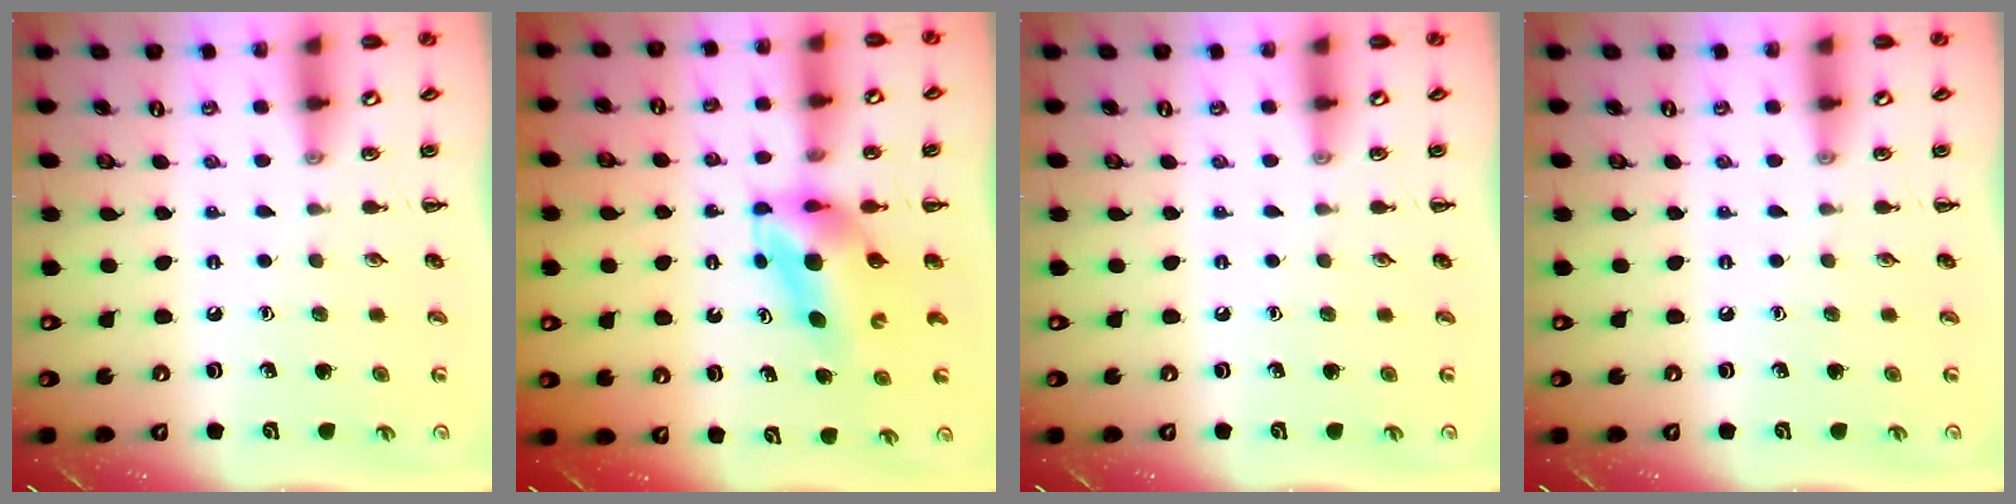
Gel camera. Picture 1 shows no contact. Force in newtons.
{"total": 5.6, "press": 5.4, "slide": 1.3}
{"total": 0.0}
{"total": 0.0}